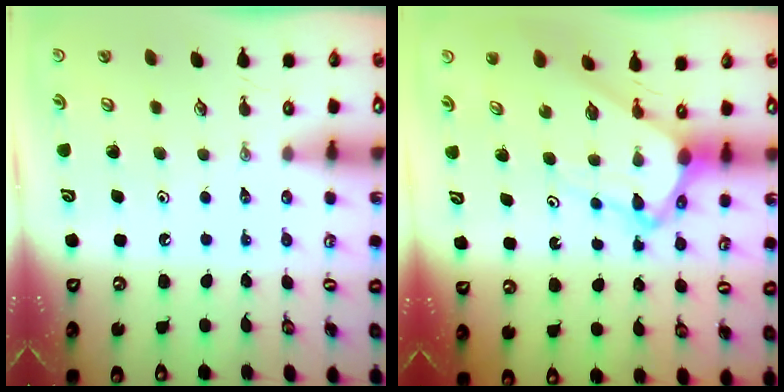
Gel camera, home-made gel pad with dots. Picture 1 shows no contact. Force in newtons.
{"total": 6.7, "press": 6.7, "slide": 0.7}